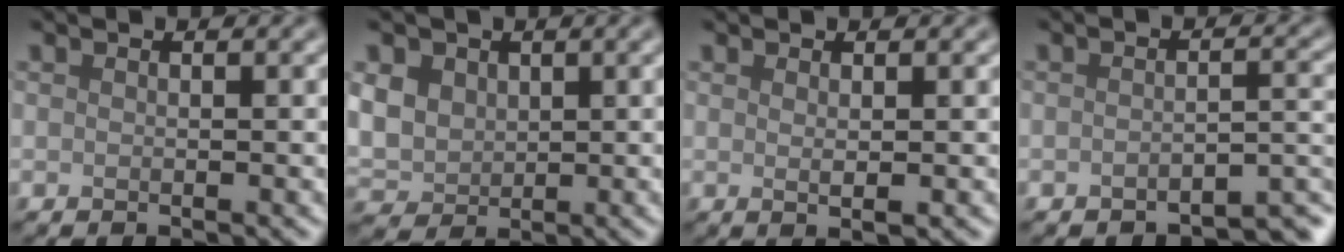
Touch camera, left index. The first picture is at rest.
{"total": 5.1, "force": [1.5, 4.2, 2.4], "torque": [-0.075, 0.011, 0.027]}
{"total": 1.4, "force": [0.3, 0.3, 1.3], "torque": [-0.018, 0.000, 0.005]}
{"total": 3.2, "force": [-2.6, 0.7, 1.6], "torque": [-0.022, 0.005, -0.036]}